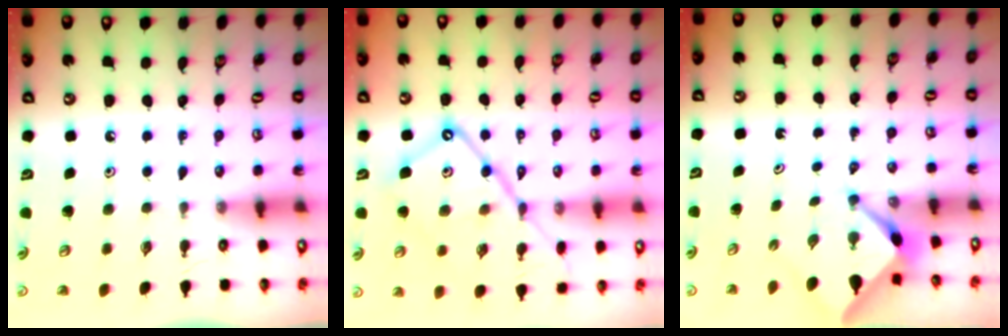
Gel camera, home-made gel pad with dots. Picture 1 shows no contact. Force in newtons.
{"total": 16.2, "press": 16.1, "slide": 1.4}
{"total": 2.4, "press": 2.4, "slide": 0.3}